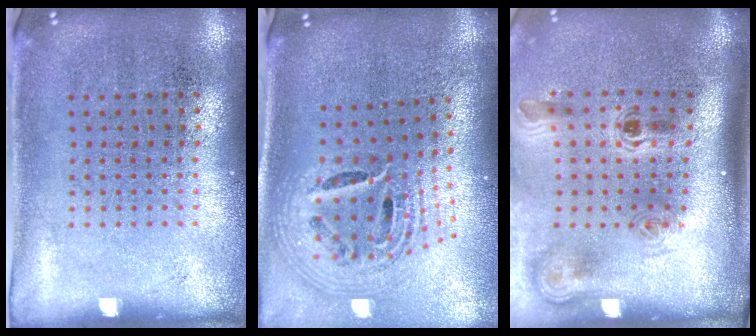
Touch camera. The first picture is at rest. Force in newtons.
{"total": 2.2, "press": 1.6, "slide": 1.5}
{"total": 2.3, "press": 1.5, "slide": 1.8}